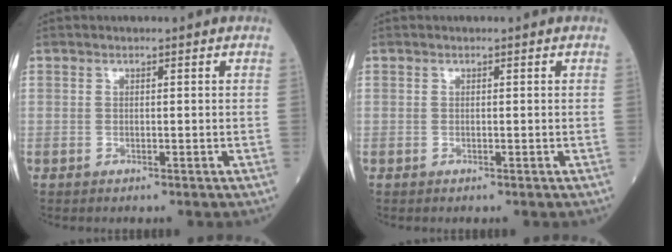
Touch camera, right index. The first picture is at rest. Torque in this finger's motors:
{"motor_torque": [0.00, 0.01, 0.00, -0.01]}